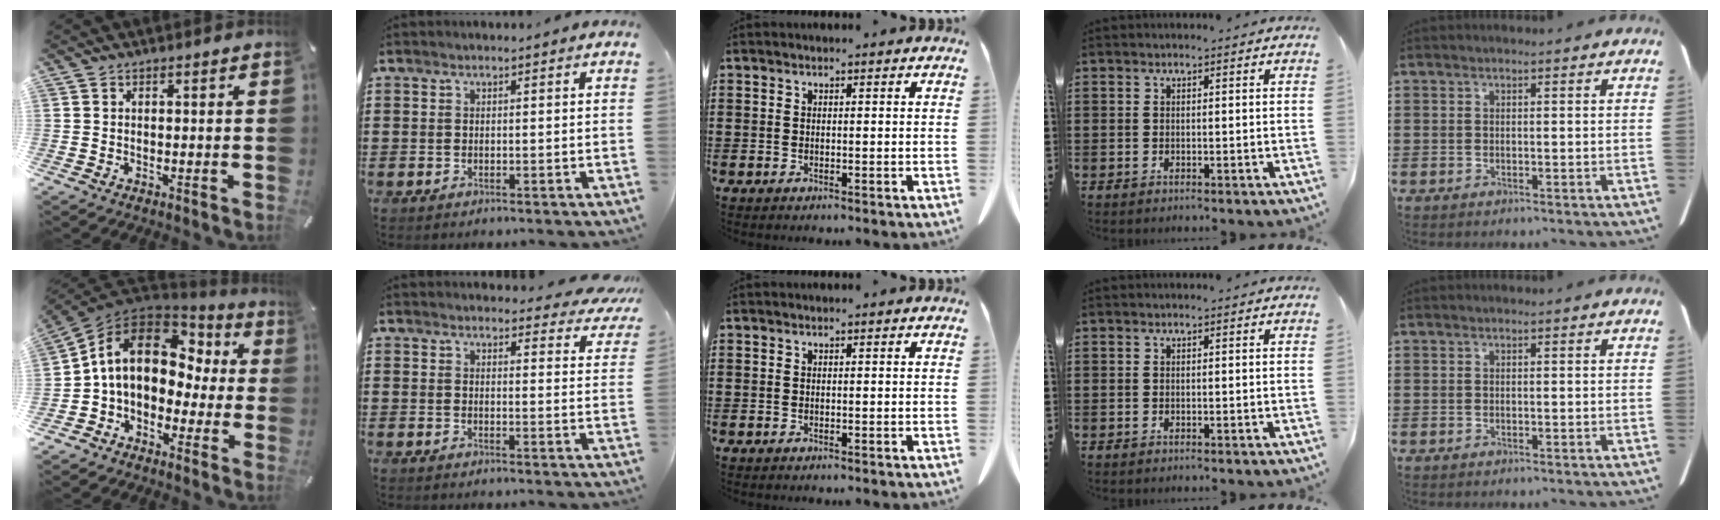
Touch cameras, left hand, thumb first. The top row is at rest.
{"thumb": {"total": 15.4, "force": [2.8, 11.7, 9.6], "torque": [-0.175, -0.001, 0.049]}, "index": {"total": 3.9, "force": [3.6, 0.6, 1.2], "torque": [-0.020, -0.018, 0.064]}}